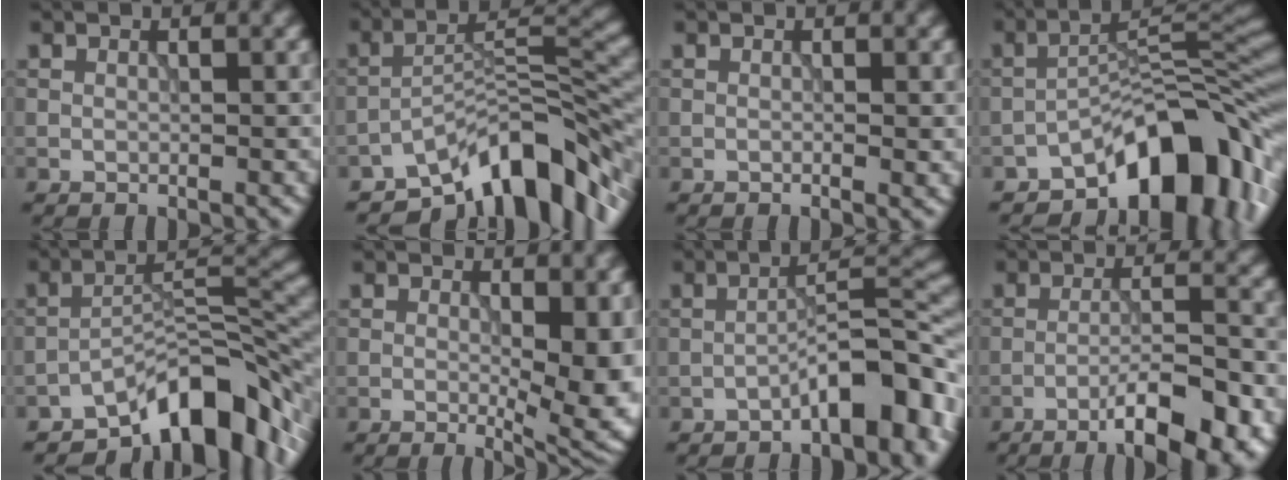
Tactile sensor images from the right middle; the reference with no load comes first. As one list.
[{"total": 10.6, "force": [-7.4, 3.6, 6.7], "torque": [-0.089, 0.008, -0.141]}, {"total": 0.8, "force": [-0.1, 0.1, 0.8], "torque": [-0.012, -0.004, -0.003]}, {"total": 10.9, "force": [-6.5, 4.4, 7.5], "torque": [-0.085, 0.014, -0.120]}, {"total": 9.7, "force": [-6.5, 3.3, 6.3], "torque": [-0.079, 0.011, -0.117]}, {"total": 8.9, "force": [-0.1, 3.9, 8.0], "torque": [-0.086, -0.004, -0.001]}, {"total": 7.4, "force": [-4.0, 2.1, 5.9], "torque": [-0.079, 0.023, -0.067]}, {"total": 7.8, "force": [-4.6, 1.5, 6.1], "torque": [-0.096, 0.009, -0.067]}]